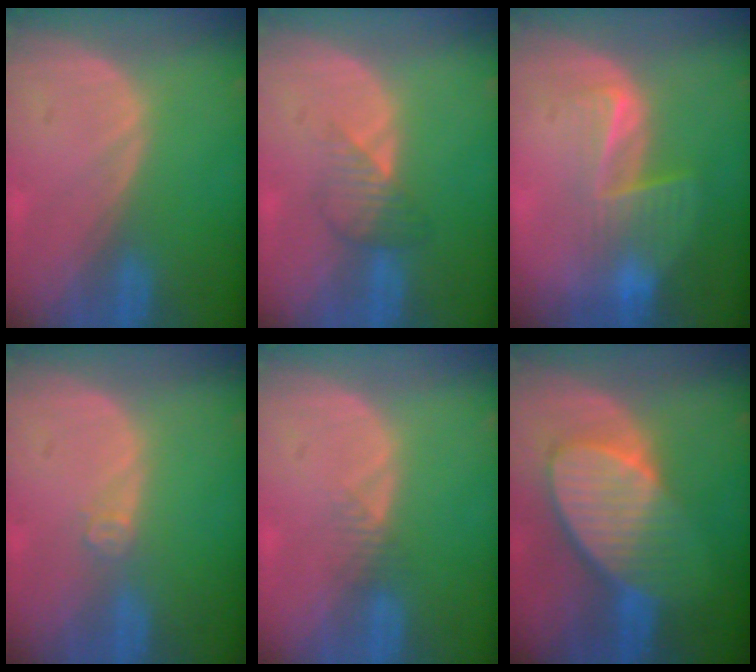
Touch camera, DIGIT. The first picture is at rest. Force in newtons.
{"total": 3.3, "press": 3.1, "slide": 1.0}
{"total": 6.9, "press": 5.9, "slide": 3.6}
{"total": 1.7, "press": 1.4, "slide": 1.0}
{"total": 1.6, "press": 1.4, "slide": 0.9}
{"total": 8.9, "press": 8.0, "slide": 3.9}